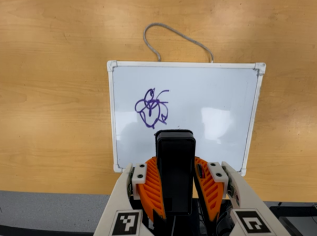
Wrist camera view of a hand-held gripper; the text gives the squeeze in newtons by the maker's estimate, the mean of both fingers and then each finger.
{"total": 8.8, "left": 6.7, "right": 10.9}